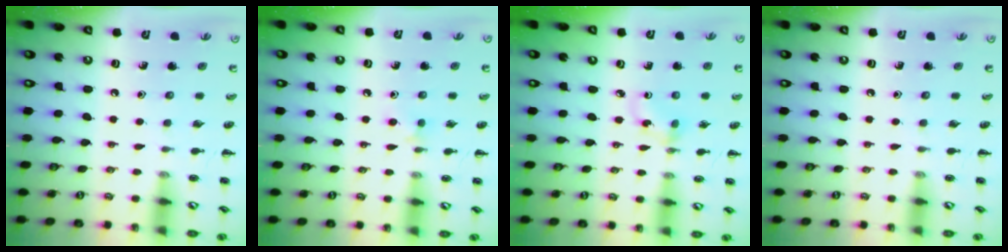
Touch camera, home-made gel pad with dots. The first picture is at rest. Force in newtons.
{"total": 3.5, "press": 3.2, "slide": 1.5}
{"total": 2.8, "press": 2.6, "slide": 1.0}
{"total": 0.0}